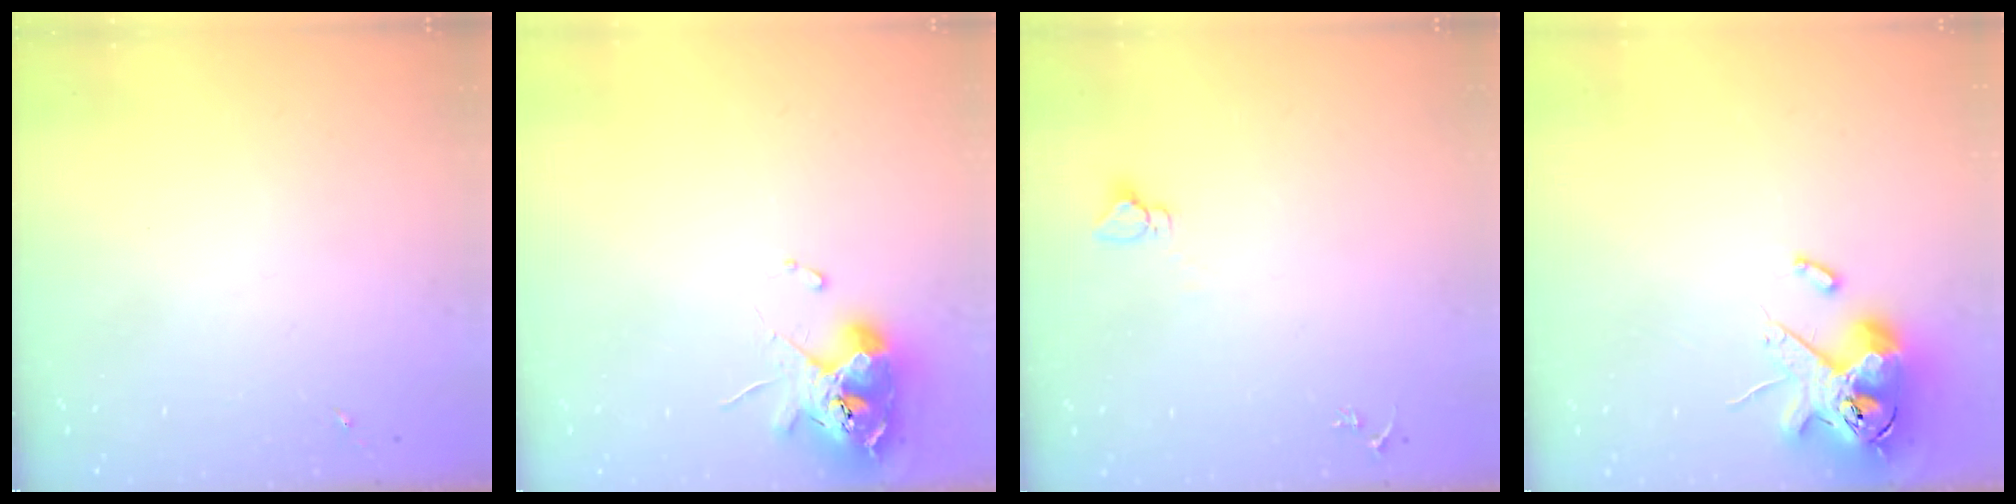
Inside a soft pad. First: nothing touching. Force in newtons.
{"total": 10.9, "press": 10.8, "slide": 1.8}
{"total": 2.9, "press": 2.9, "slide": 0.1}
{"total": 13.9, "press": 13.7, "slide": 2.4}